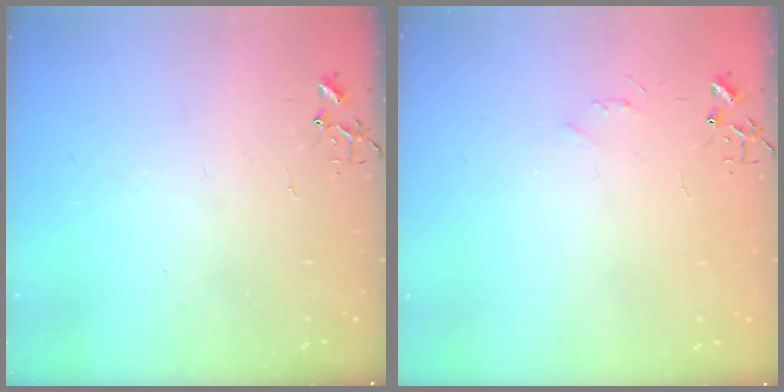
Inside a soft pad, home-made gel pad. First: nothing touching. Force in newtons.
{"total": 3.5, "press": 3.4, "slide": 0.4}